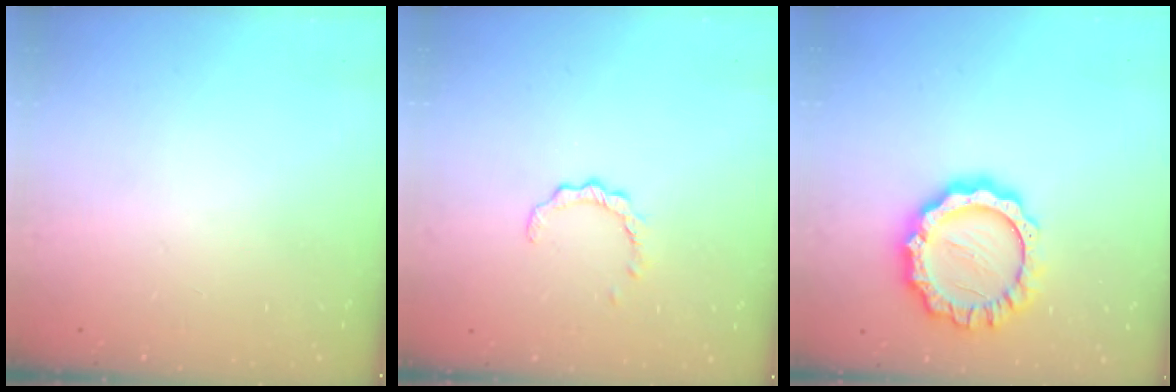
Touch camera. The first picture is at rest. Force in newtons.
{"total": 2.6, "press": 2.5, "slide": 0.3}
{"total": 12.9, "press": 12.9, "slide": 1.1}